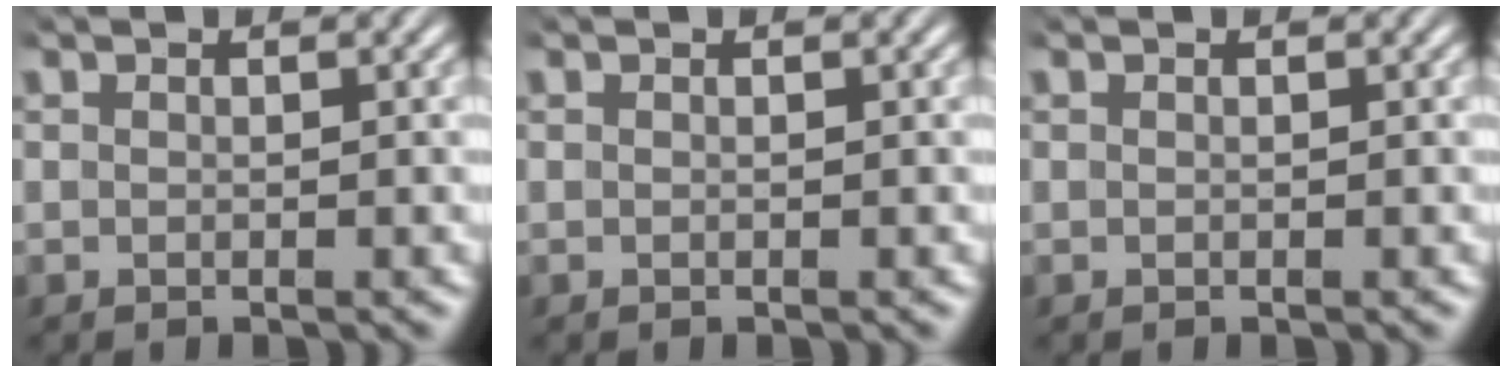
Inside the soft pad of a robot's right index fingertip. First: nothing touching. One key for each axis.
{"total": 0.0}
{"total": 0.0}